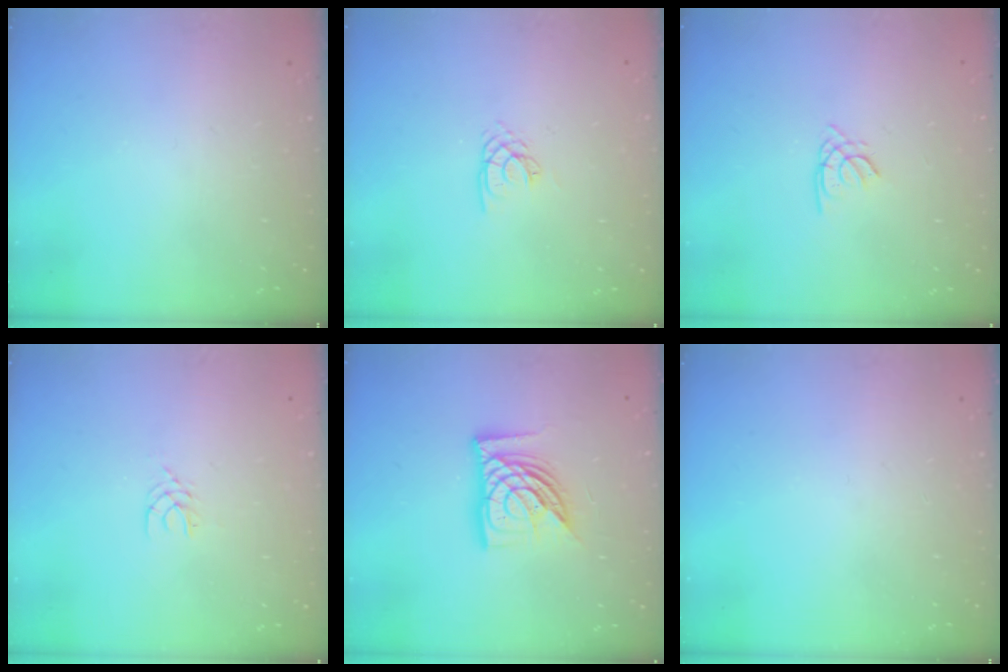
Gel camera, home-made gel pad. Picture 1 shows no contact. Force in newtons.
{"total": 2.2, "press": 2.2, "slide": 0.2}
{"total": 1.2, "press": 1.1, "slide": 0.3}
{"total": 2.9, "press": 2.9, "slide": 0.4}
{"total": 14.8, "press": 14.6, "slide": 1.9}
{"total": 0.0}